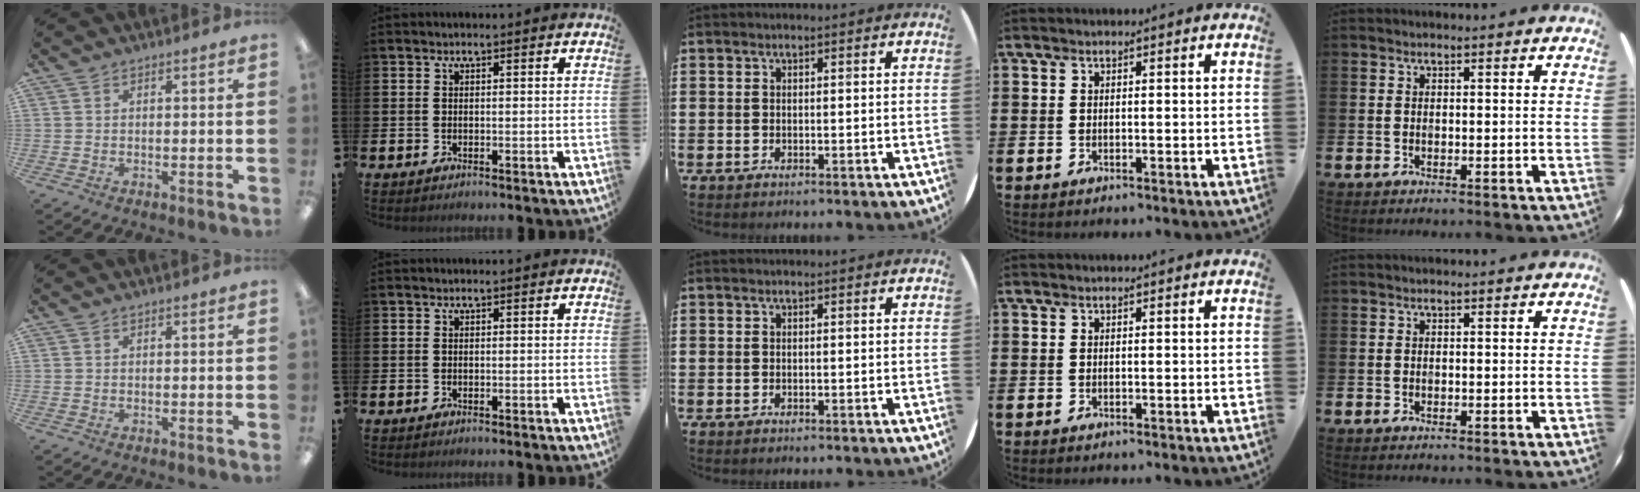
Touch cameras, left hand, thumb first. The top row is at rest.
{}